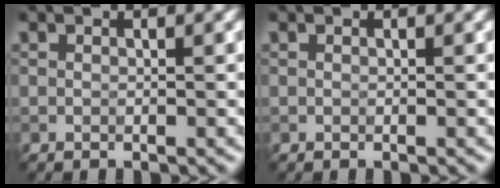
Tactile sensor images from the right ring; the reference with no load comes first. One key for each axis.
{"total": 0.0}